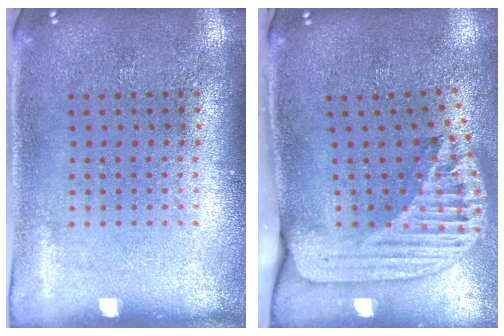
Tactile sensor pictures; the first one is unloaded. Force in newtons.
{"total": 2.5, "press": 1.7, "slide": 1.9}